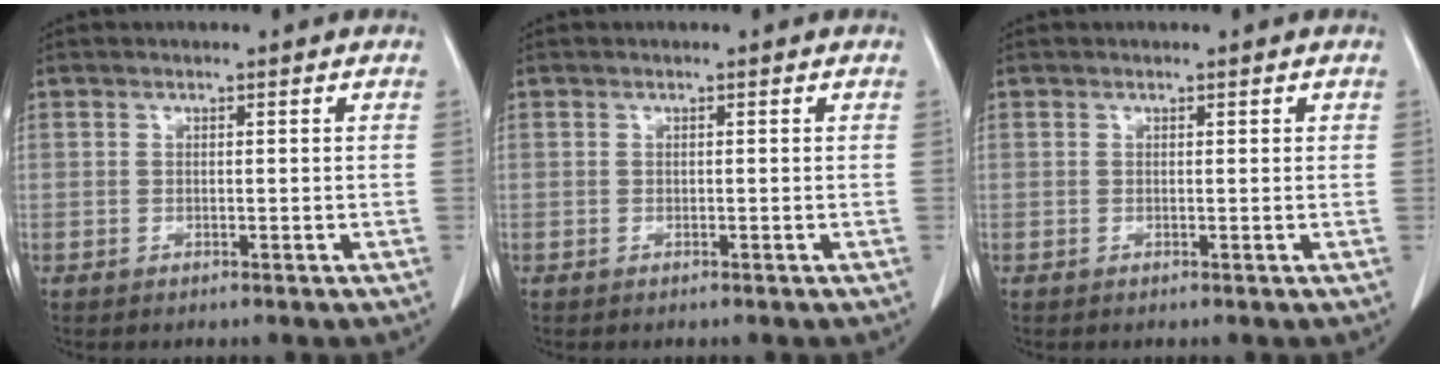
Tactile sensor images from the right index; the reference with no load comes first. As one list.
[{"total": 0.0}, {"total": 0.0}]